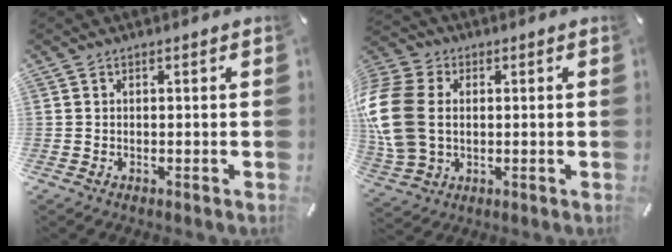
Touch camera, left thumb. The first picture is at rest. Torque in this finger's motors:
{"motor_torque": [2.18, 2.83, 2.77, 0.00, 1.06]}